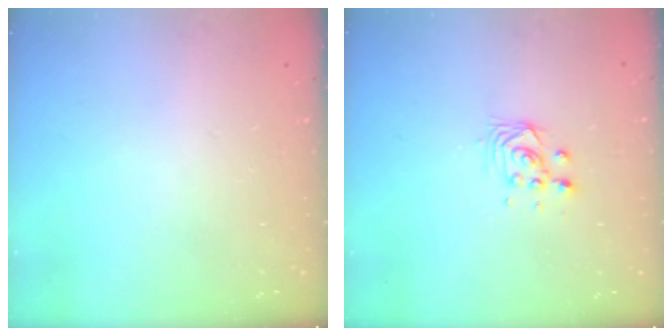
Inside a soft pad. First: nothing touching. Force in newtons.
{"total": 2.8, "press": 2.8, "slide": 0.2}